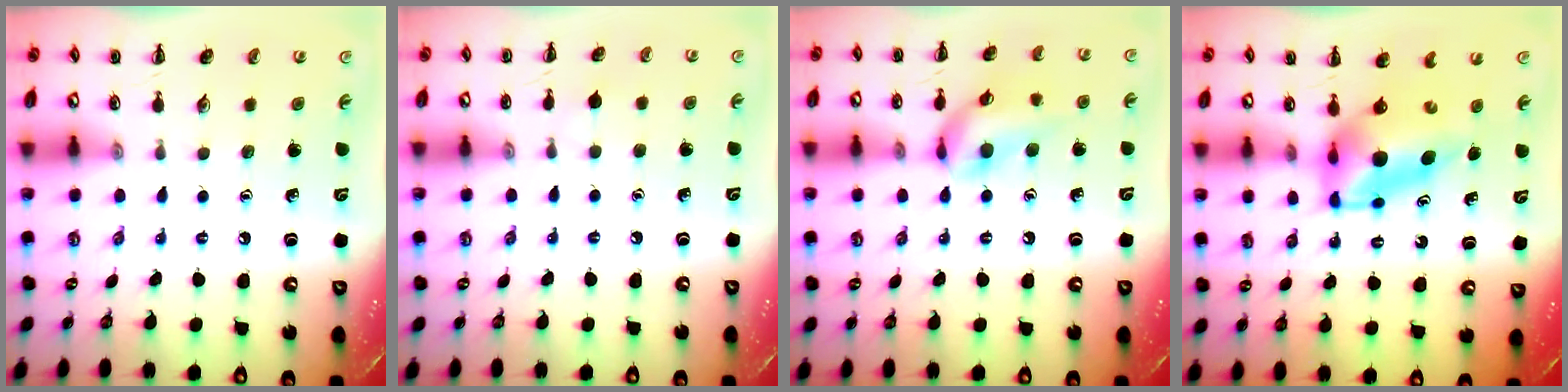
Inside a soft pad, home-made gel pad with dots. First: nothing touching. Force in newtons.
{"total": 3.7, "press": 3.6, "slide": 0.9}
{"total": 13.2, "press": 13.0, "slide": 2.1}
{"total": 6.8, "press": 6.7, "slide": 1.4}